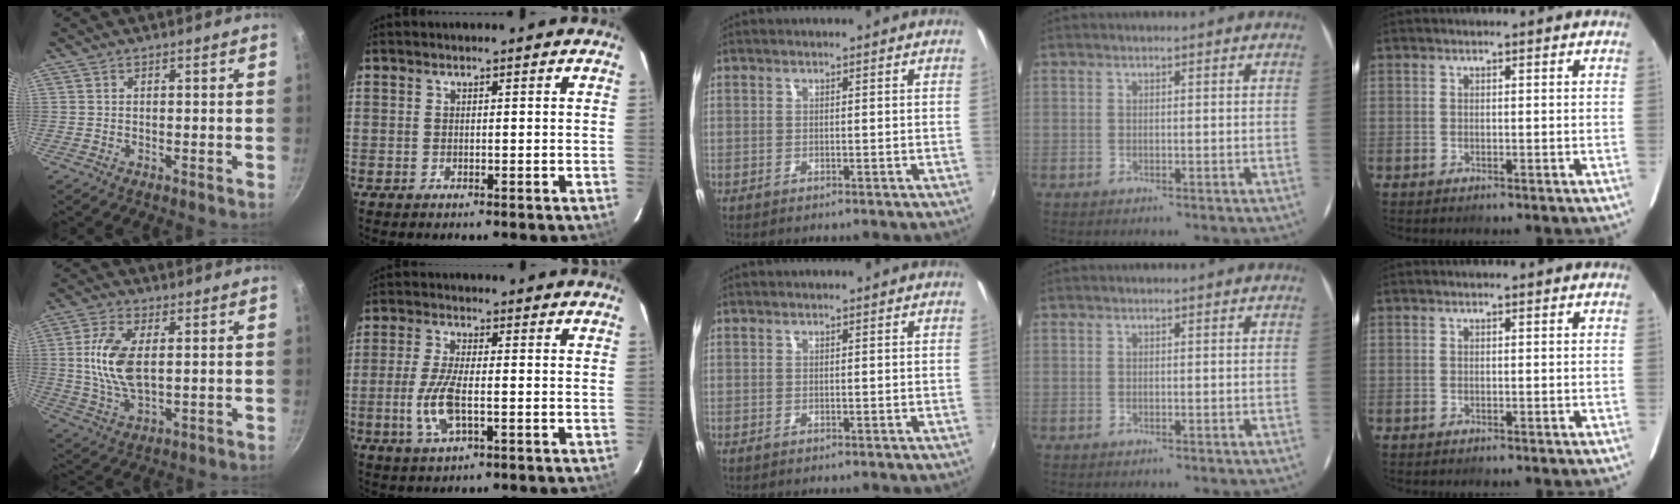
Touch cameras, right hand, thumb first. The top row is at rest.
{"thumb": {"total": 10.7, "force": [1.4, 5.3, 9.2], "torque": [-0.185, -0.002, 0.029]}, "index": {"total": 7.8, "force": [-2.0, 2.5, 7.1], "torque": [-0.153, -0.005, -0.041]}}